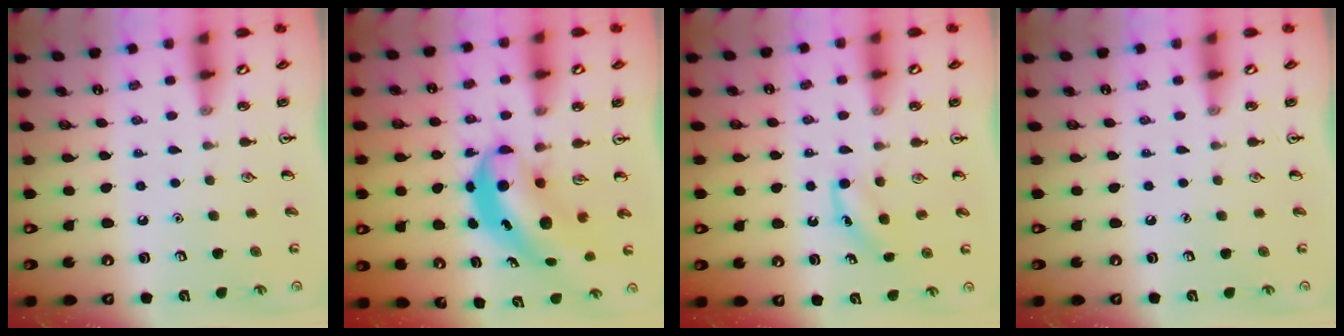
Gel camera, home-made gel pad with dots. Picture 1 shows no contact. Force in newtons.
{"total": 6.4, "press": 6.2, "slide": 1.6}
{"total": 3.6, "press": 3.4, "slide": 1.2}
{"total": 0.0}